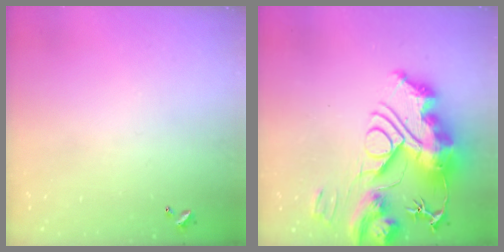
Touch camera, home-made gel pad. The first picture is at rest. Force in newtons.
{"total": 0.5, "press": 0.5, "slide": 0.0}